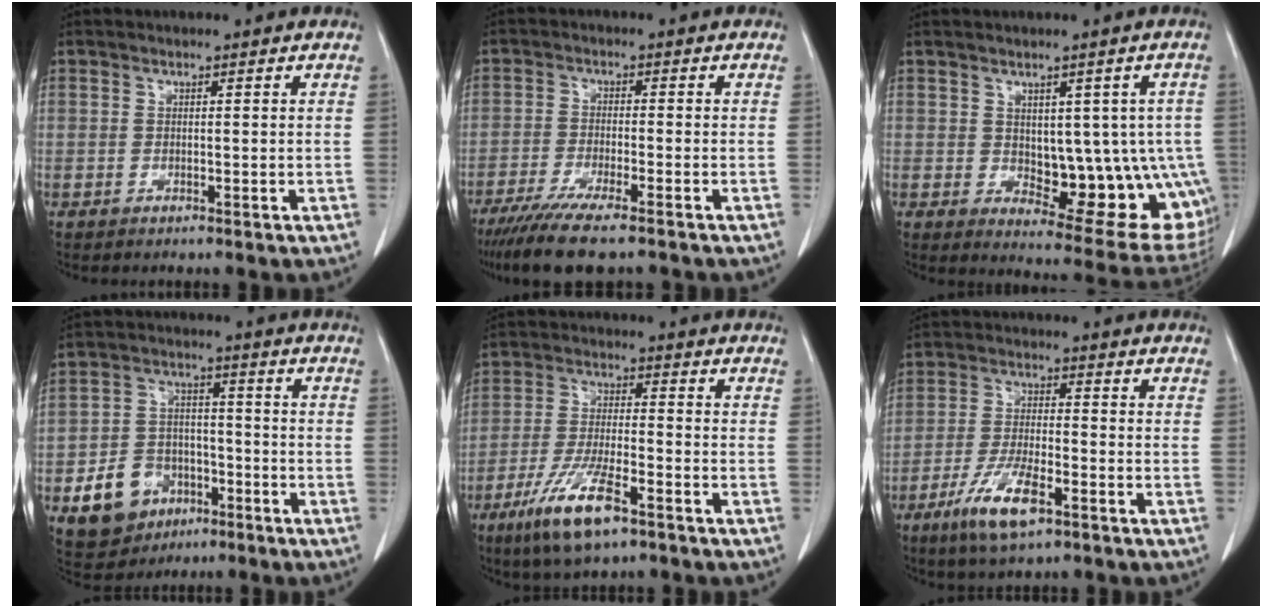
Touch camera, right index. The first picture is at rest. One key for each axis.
{"total": 9.4, "fx": -7.3, "fy": 0.6, "fz": 5.8, "tx": -0.093, "ty": -0.023, "tz": -0.119}
{"total": 14.3, "fx": -1.0, "fy": 7.0, "fz": 12.5, "tx": -0.116, "ty": 0.008, "tz": 0.011}
{"total": 9.9, "fx": -4.4, "fy": 7.8, "fz": 4.3, "tx": -0.085, "ty": 0.017, "tz": -0.063}
{"total": 10.6, "fx": -6.4, "fy": 2.0, "fz": 8.2, "tx": -0.165, "ty": -0.020, "tz": -0.114}
{"total": 8.7, "fx": -5.1, "fy": 2.0, "fz": 6.8, "tx": -0.137, "ty": -0.014, "tz": -0.091}